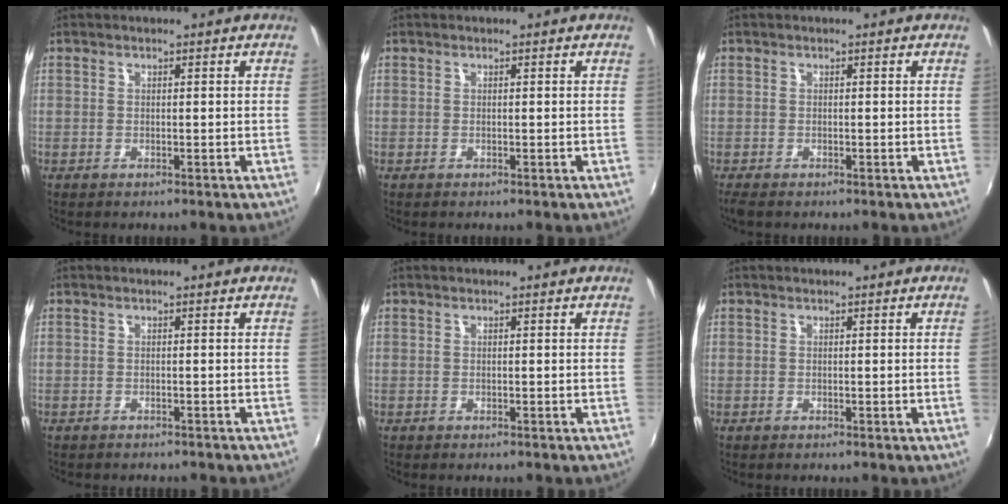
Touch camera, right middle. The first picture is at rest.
{"total": 0.0}
{"total": 1.7, "force": [-1.3, 0.5, 1.0], "torque": [-0.022, -0.010, -0.022]}
{"total": 2.3, "force": [-2.1, 0.7, 0.7], "torque": [-0.018, -0.012, -0.029]}
{"total": 0.0}
{"total": 0.6, "force": [0.0, -0.4, 0.5], "torque": [-0.002, -0.003, 0.000]}